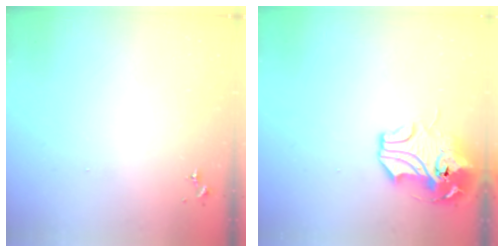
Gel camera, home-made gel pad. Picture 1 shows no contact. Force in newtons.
{"total": 12.0, "press": 11.8, "slide": 2.2}